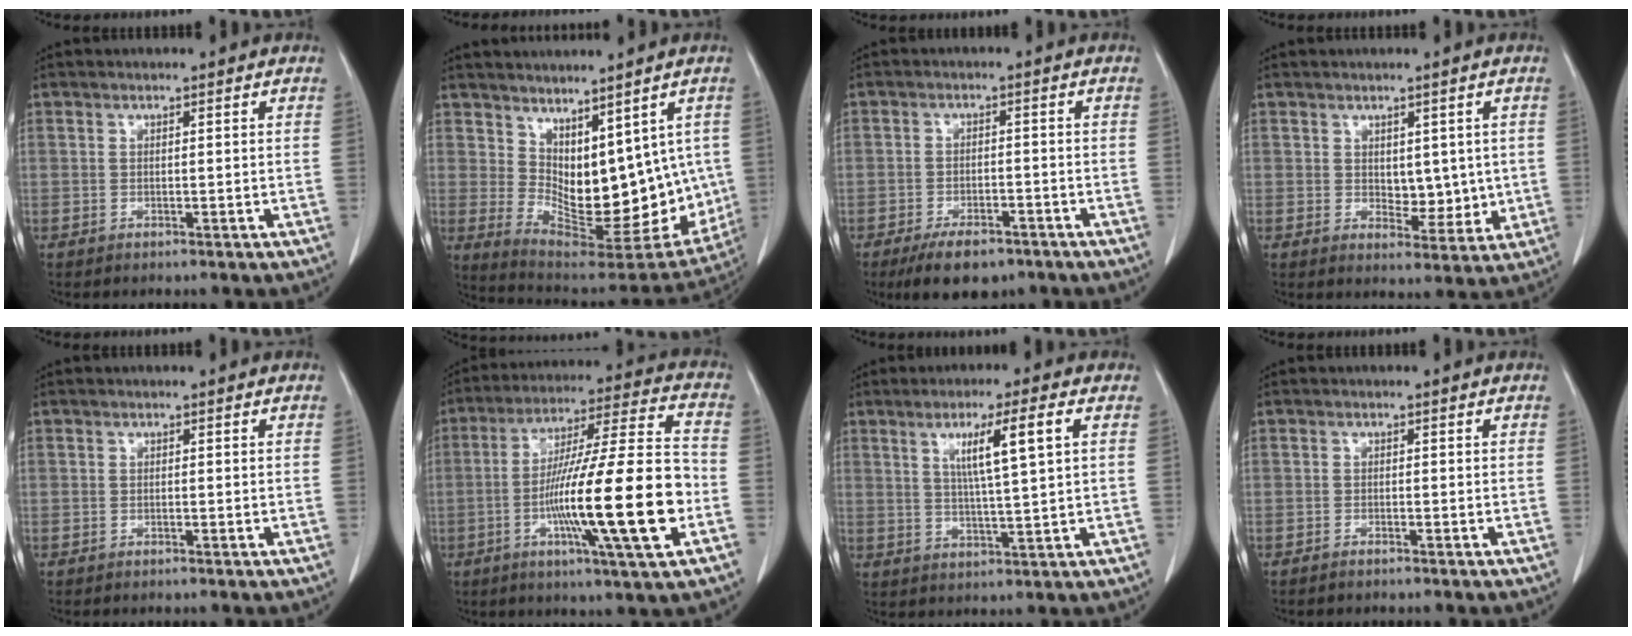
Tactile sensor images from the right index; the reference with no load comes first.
{"total": 17.5, "force": [2.7, 8.8, 14.9], "torque": [-0.219, -0.018, 0.069]}
{"total": 6.8, "force": [-4.9, 3.0, 3.6], "torque": [-0.057, -0.001, -0.077]}
{"total": 5.1, "force": [0.7, 3.1, 4.0], "torque": [-0.047, -0.007, 0.022]}
{"total": 0.0}
{"total": 21.1, "force": [-5.2, 0.5, 20.4], "torque": [-0.338, -0.008, -0.089]}
{"total": 7.8, "force": [2.7, -0.3, 7.4], "torque": [-0.127, -0.001, 0.047]}
{"total": 0.6, "force": [-0.6, 0.2, 0.2], "torque": [-0.008, -0.001, -0.010]}